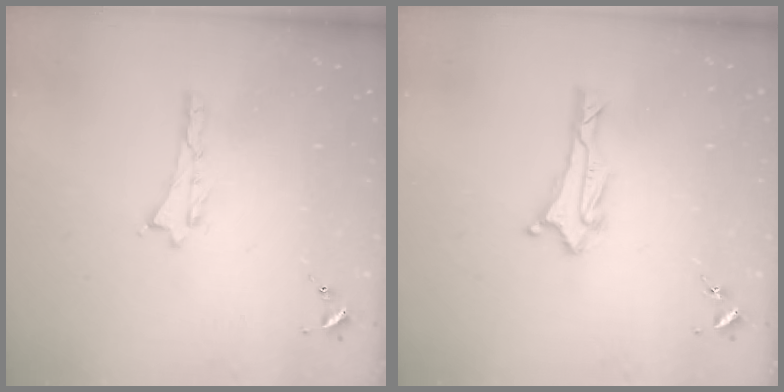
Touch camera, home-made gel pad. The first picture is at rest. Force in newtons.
{"total": 2.0, "press": 1.8, "slide": 0.8}